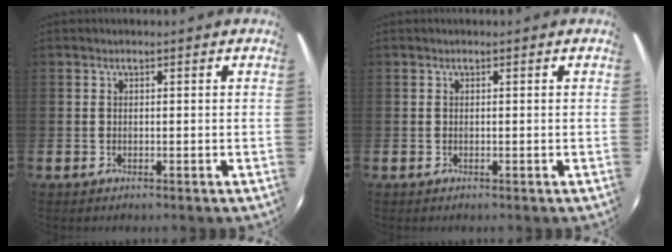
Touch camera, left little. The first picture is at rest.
{"total": 0.0}